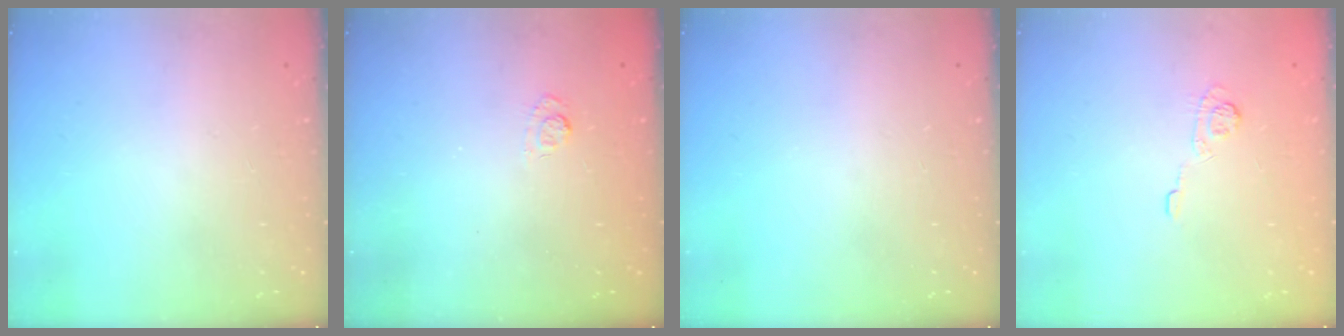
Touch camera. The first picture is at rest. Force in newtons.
{"total": 2.7, "press": 2.3, "slide": 1.5}
{"total": 0.0}
{"total": 4.5, "press": 4.2, "slide": 1.6}